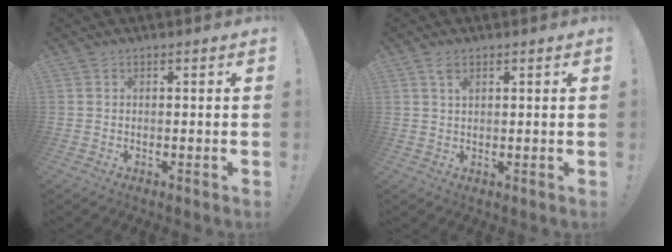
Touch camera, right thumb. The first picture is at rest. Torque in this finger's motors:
{"motor_torque": [-0.19, 0.08, 0.39, -0.12, 0.00]}